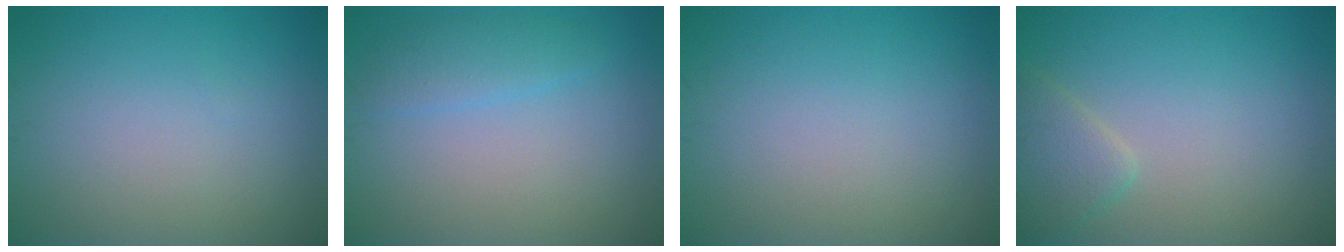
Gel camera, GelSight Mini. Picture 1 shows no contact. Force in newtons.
{"total": 2.2, "press": 2.2, "slide": 0.1}
{"total": 0.0}
{"total": 2.4, "press": 2.4, "slide": 0.2}